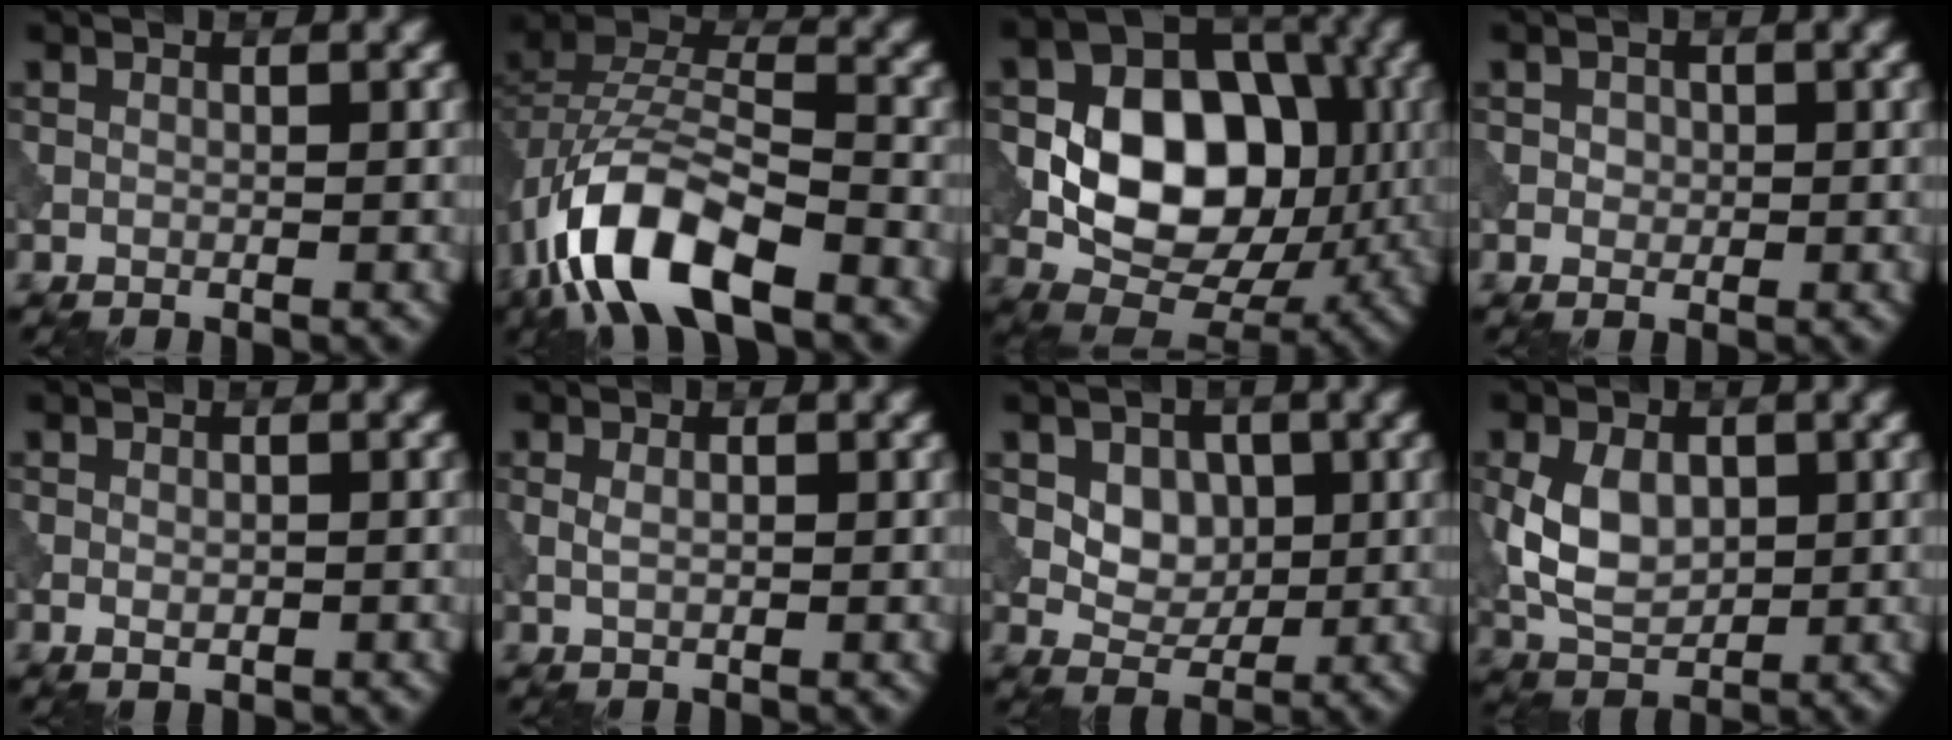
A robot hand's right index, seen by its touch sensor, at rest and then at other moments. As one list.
[{"total": 11.0, "force": [-6.1, 4.7, 7.8], "torque": [-0.149, 0.006, -0.123]}, {"total": 11.8, "force": [-0.4, 8.4, 8.4], "torque": [-0.129, 0.005, -0.015]}, {"total": 1.1, "force": [0.0, 0.9, 0.5], "torque": [-0.007, -0.001, 0.000]}, {"total": 1.0, "force": [-0.2, 0.6, 0.8], "torque": [-0.011, -0.003, -0.003]}, {"total": 1.1, "force": [0.0, 0.6, 1.0], "torque": [-0.025, -0.001, 0.001]}, {"total": 3.5, "force": [0.5, 2.7, 2.2], "torque": [-0.035, -0.010, 0.009]}, {"total": 5.6, "force": [0.3, 3.8, 4.1], "torque": [-0.089, -0.002, 0.005]}]